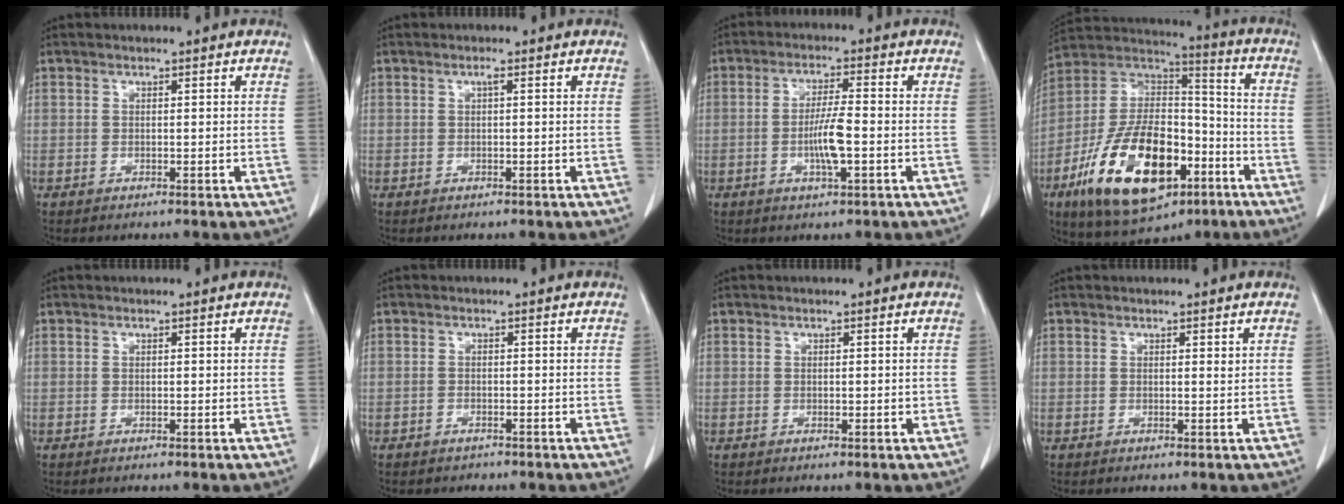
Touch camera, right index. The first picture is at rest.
{"total": 0.6, "force": [0.2, 0.0, 0.6], "torque": [-0.011, 0.002, 0.003]}
{"total": 5.9, "force": [-1.3, 0.7, 5.7], "torque": [-0.112, -0.003, -0.024]}
{"total": 22.4, "force": [-9.7, 10.7, 17.1], "torque": [-0.338, 0.001, -0.157]}
{"total": 0.0}
{"total": 1.2, "force": [-1.0, 0.7, 0.0], "torque": [-0.007, 0.002, -0.015]}
{"total": 1.0, "force": [0.0, 0.5, 0.9], "torque": [-0.014, 0.001, 0.003]}
{"total": 0.6, "force": [0.3, 0.3, 0.4], "torque": [0.000, 0.000, 0.003]}